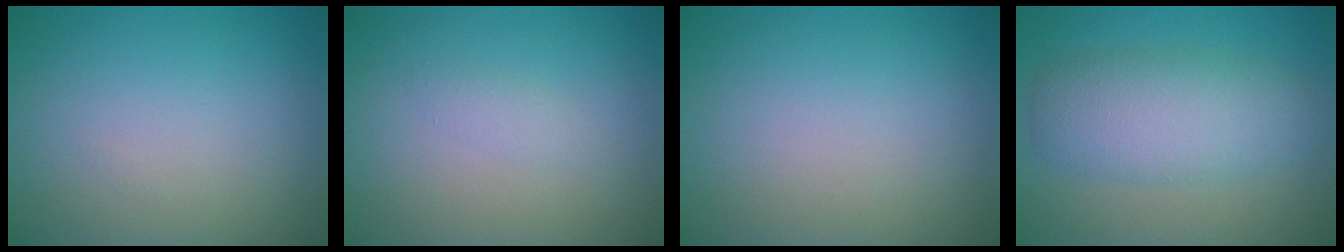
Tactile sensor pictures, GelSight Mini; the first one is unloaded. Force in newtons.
{"total": 0.8, "press": 0.8, "slide": 0.0}
{"total": 0.0}
{"total": 5.6, "press": 5.6, "slide": 0.2}